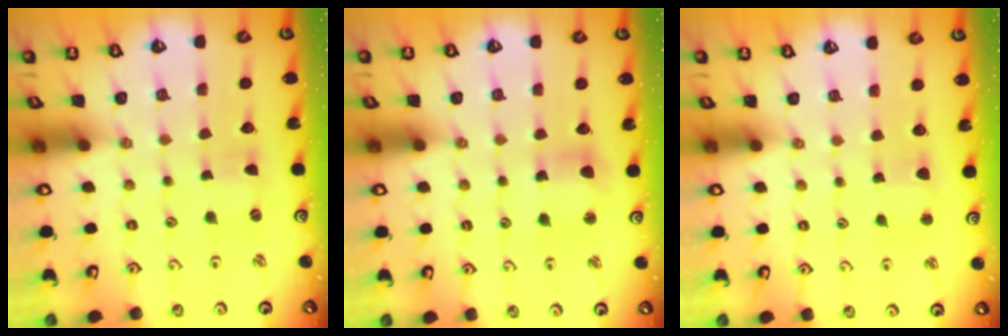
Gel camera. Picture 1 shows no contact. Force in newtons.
{"total": 6.2, "press": 6.1, "slide": 0.8}
{"total": 2.2, "press": 2.2, "slide": 0.2}